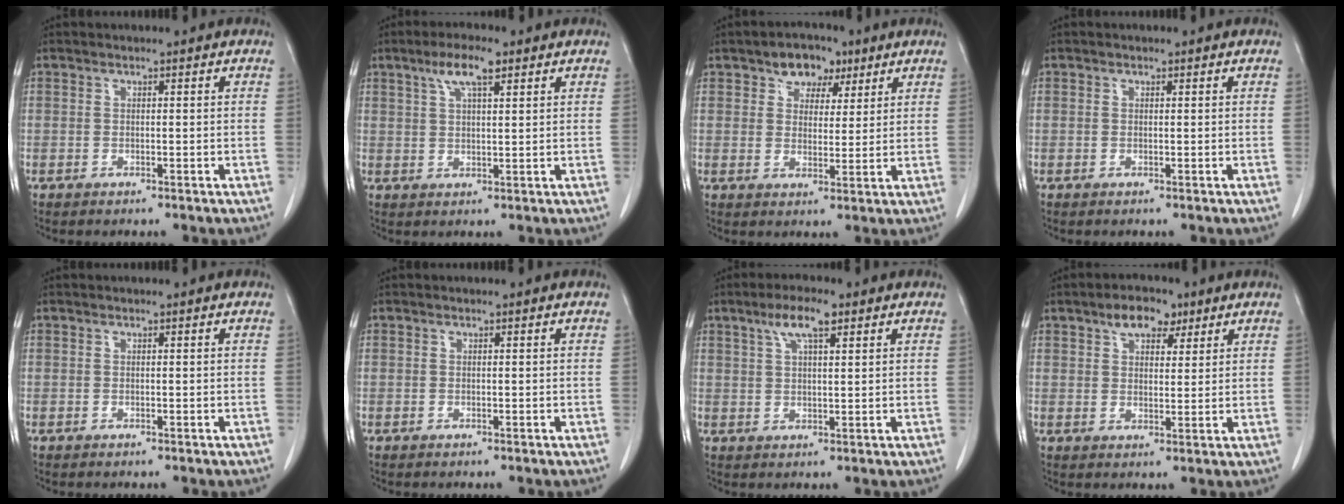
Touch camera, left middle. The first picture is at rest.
{"total": 5.5, "force": [3.2, 1.1, 4.3], "torque": [-0.086, 0.008, 0.057]}
{"total": 5.9, "force": [3.6, 3.9, 2.6], "torque": [-0.033, 0.014, 0.057]}
{"total": 0.0}
{"total": 0.0}
{"total": 0.0}
{"total": 5.3, "force": [3.1, 1.1, 4.1], "torque": [-0.084, 0.008, 0.056]}
{"total": 5.6, "force": [3.5, 3.0, 3.3], "torque": [-0.051, 0.013, 0.058]}